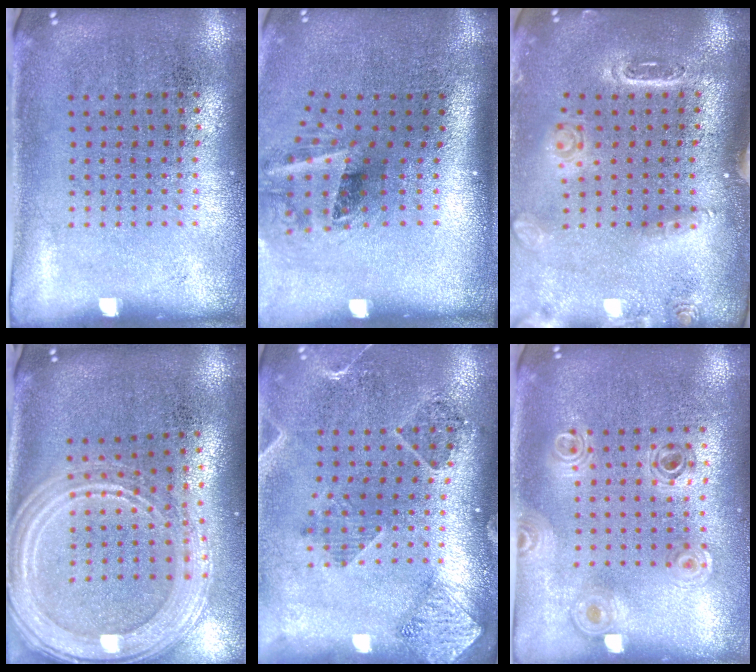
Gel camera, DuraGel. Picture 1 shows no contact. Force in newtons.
{"total": 2.0, "press": 1.2, "slide": 1.6}
{"total": 1.5, "press": 1.5, "slide": 0.3}
{"total": 2.5, "press": 2.2, "slide": 1.3}
{"total": 1.5, "press": 1.5, "slide": 0.3}
{"total": 1.0, "press": 0.9, "slide": 0.2}